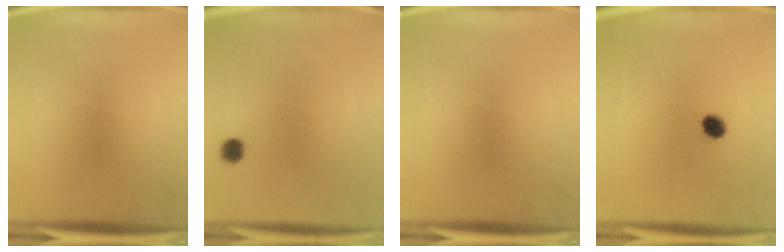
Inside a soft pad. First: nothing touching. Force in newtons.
{"total": 2.6}
{"total": 0.0}
{"total": 3.5}